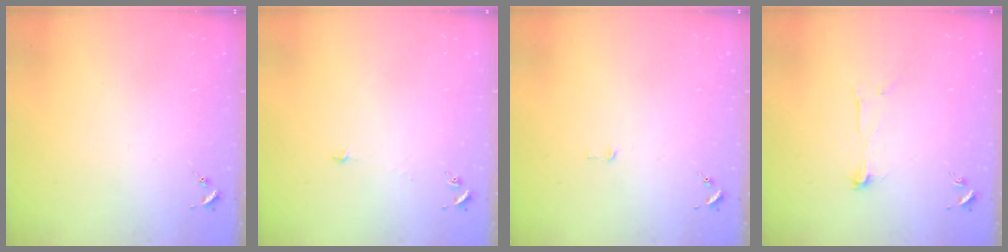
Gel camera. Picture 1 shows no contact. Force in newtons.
{"total": 2.9, "press": 2.9, "slide": 0.3}
{"total": 2.4, "press": 2.4, "slide": 0.2}
{"total": 5.5, "press": 5.4, "slide": 0.4}